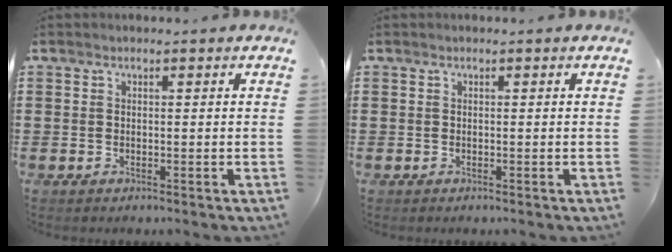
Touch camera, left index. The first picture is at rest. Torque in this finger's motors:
{"motor_torque": [0.00, 0.00, 0.00, 0.00]}